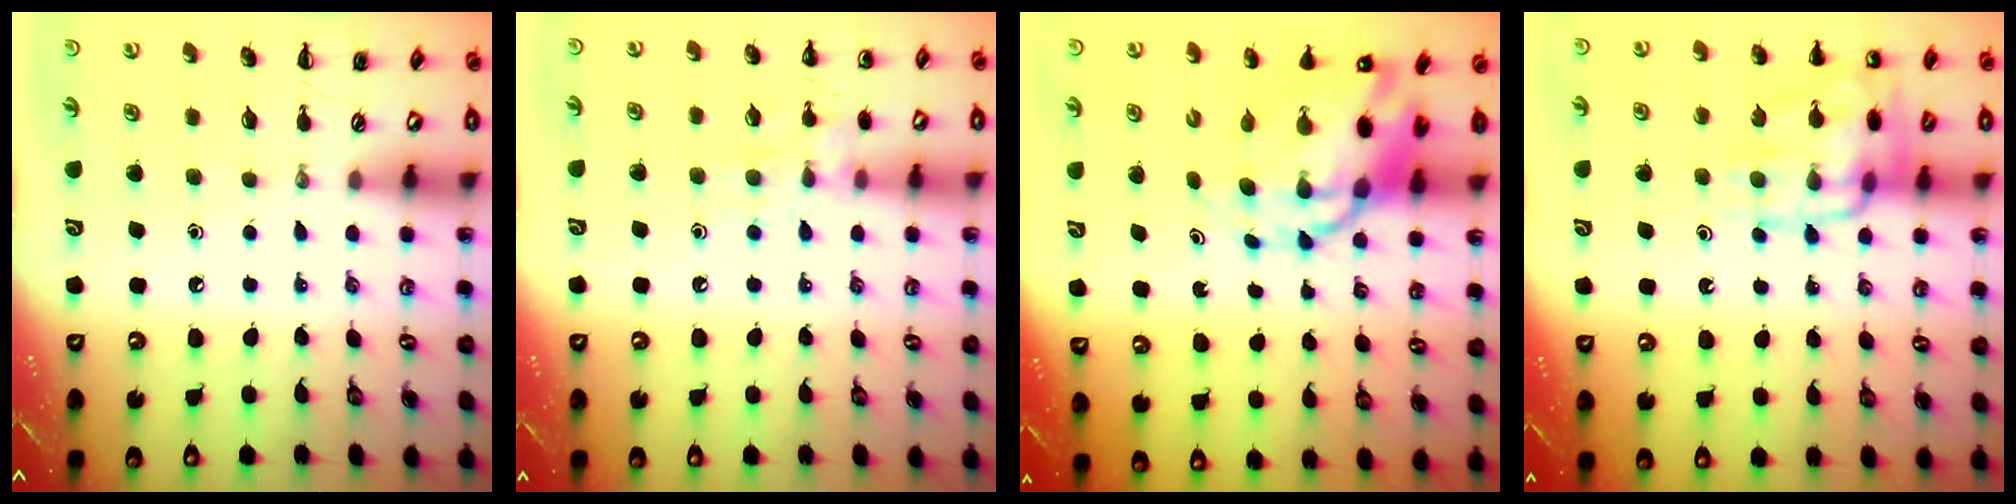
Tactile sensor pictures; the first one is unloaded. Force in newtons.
{"total": 8.5, "press": 8.4, "slide": 0.7}
{"total": 11.8, "press": 11.3, "slide": 3.2}
{"total": 14.0, "press": 13.9, "slide": 1.2}